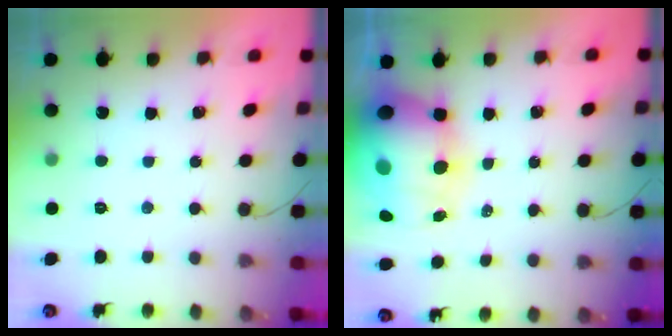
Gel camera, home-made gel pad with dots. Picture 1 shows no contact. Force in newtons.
{"total": 23.8, "press": 23.1, "slide": 5.7}